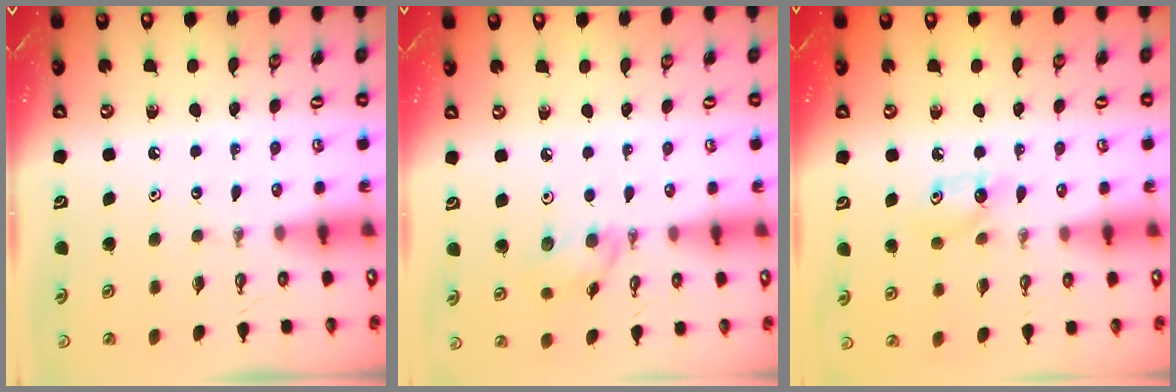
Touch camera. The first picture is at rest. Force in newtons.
{"total": 8.5, "press": 8.4, "slide": 1.1}
{"total": 6.1, "press": 6.0, "slide": 0.8}